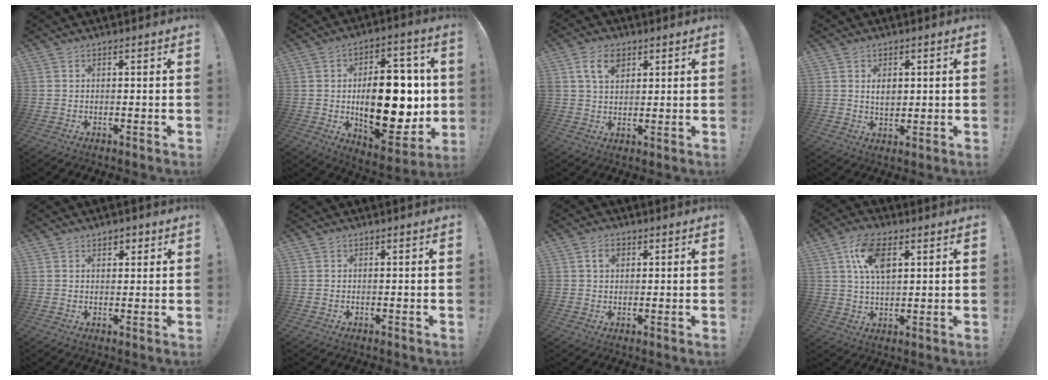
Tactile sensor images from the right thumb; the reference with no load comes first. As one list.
[{"total": 24.1, "force": [-0.2, 13.1, 20.2], "torque": [-0.300, -0.010, 0.011]}, {"total": 7.5, "force": [3.5, 5.0, 4.5], "torque": [-0.068, -0.001, 0.064]}, {"total": 3.9, "force": [0.8, 2.7, 2.7], "torque": [-0.032, -0.003, 0.009]}, {"total": 2.3, "force": [1.4, 1.6, 0.9], "torque": [0.001, -0.006, 0.020]}, {"total": 0.0}, {"total": 3.8, "force": [1.3, 2.7, 2.2], "torque": [-0.026, 0.001, 0.021]}, {"total": 11.1, "force": [4.0, 5.8, 8.5], "torque": [-0.149, 0.000, 0.073]}]